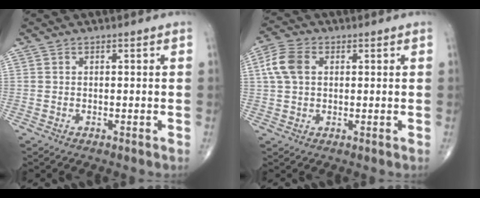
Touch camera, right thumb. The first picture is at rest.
{"total": 6.6, "force": [1.4, 4.5, 4.7], "torque": [-0.102, 0.013, 0.025]}